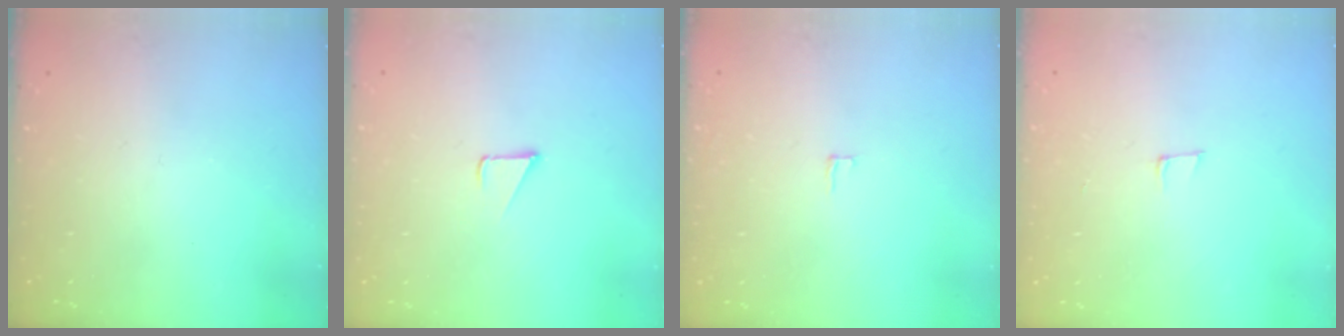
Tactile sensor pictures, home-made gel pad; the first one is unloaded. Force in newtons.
{"total": 2.3, "press": 2.3, "slide": 0.2}
{"total": 2.0, "press": 2.0, "slide": 0.2}
{"total": 5.6, "press": 4.5, "slide": 3.3}